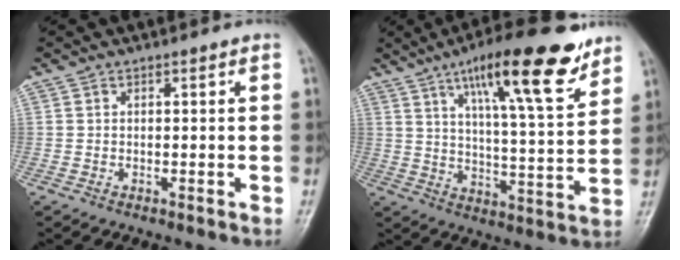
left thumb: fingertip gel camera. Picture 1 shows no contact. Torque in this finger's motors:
{"motor_torque": [0.71, 0.51, 1.58, -1.19, 0.34]}